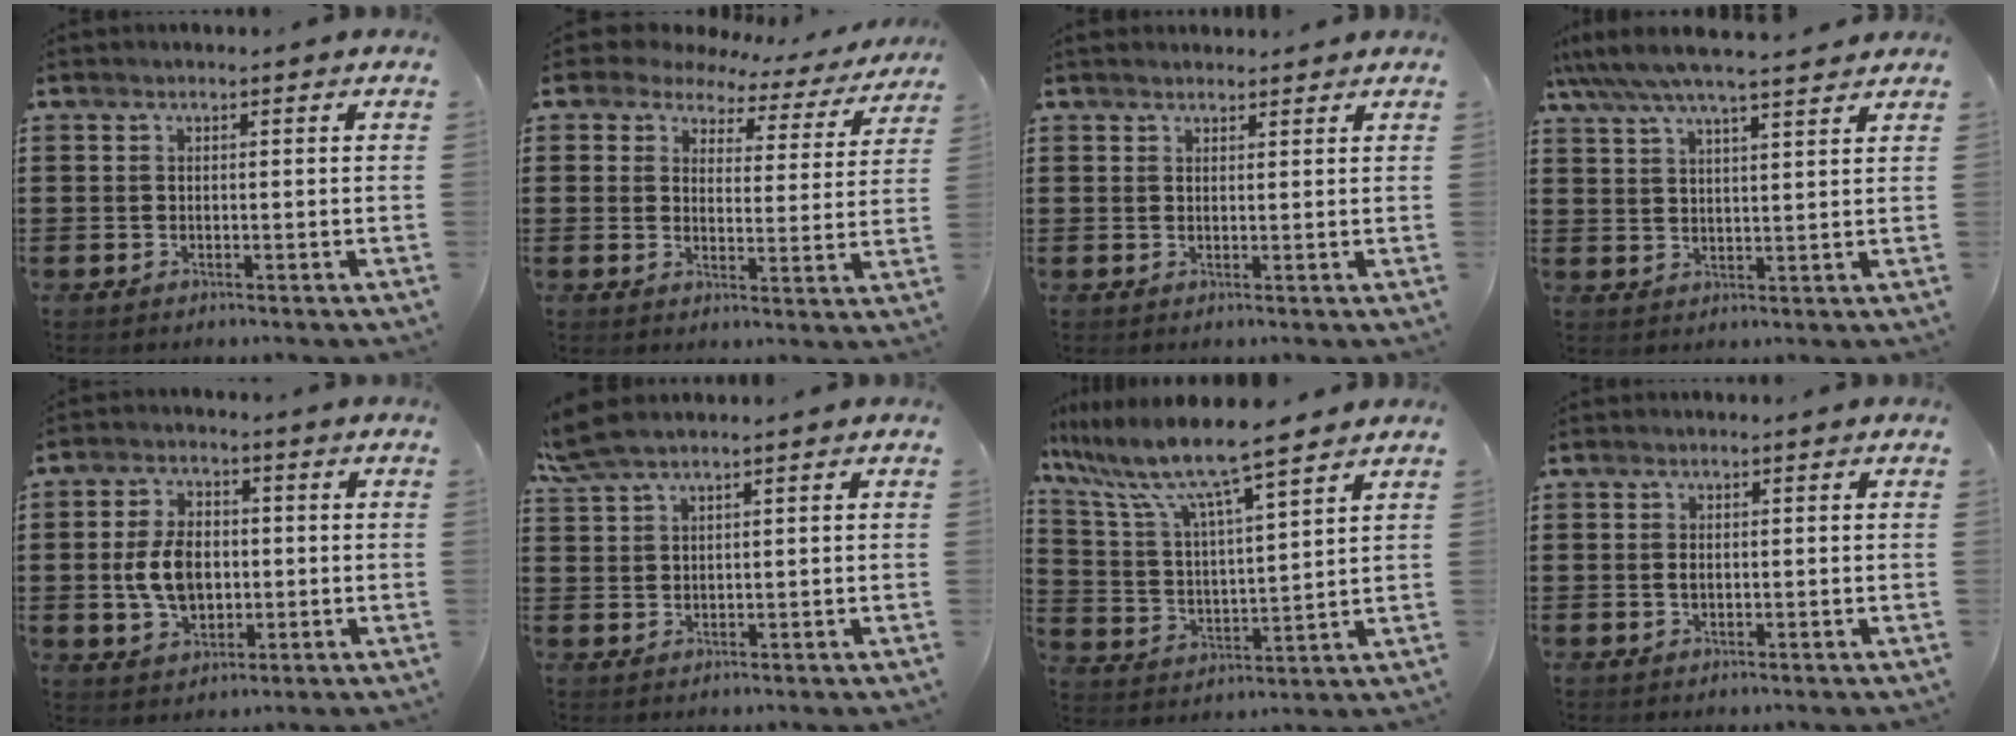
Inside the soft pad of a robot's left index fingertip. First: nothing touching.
{"total": 4.4, "force": [3.6, 2.4, 1.1], "torque": [-0.043, -0.011, 0.060]}
{"total": 1.4, "force": [1.4, 0.4, 0.1], "torque": [-0.004, 0.003, 0.027]}
{"total": 5.7, "force": [5.1, 0.2, 2.6], "torque": [-0.068, -0.021, 0.087]}
{"total": 7.6, "force": [-0.5, 5.0, 5.7], "torque": [-0.129, 0.002, -0.016]}
{"total": 3.8, "force": [2.9, 0.4, 2.4], "torque": [-0.054, 0.002, 0.054]}
{"total": 8.9, "force": [7.8, 0.0, 4.4], "torque": [-0.119, -0.047, 0.128]}
{"total": 0.8, "force": [-0.1, 0.5, 0.7], "torque": [-0.016, 0.001, -0.003]}